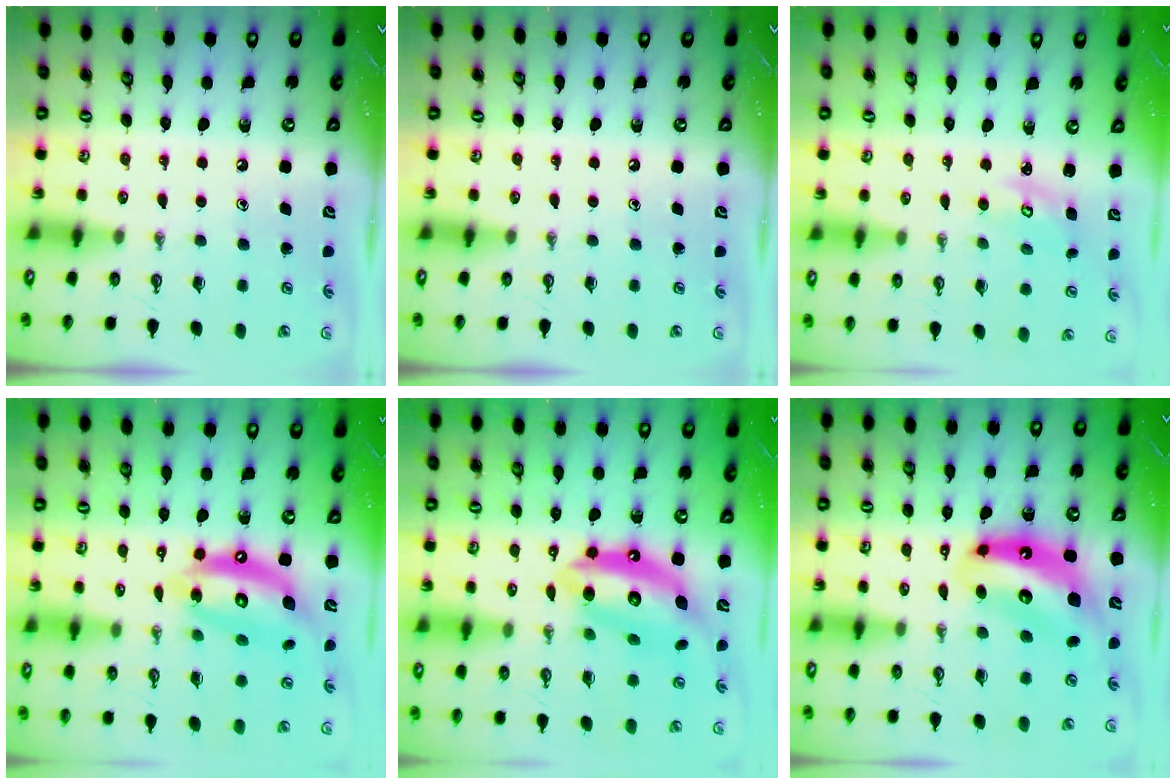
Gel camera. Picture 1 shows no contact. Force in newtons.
{"total": 0.0}
{"total": 3.7, "press": 3.7, "slide": 0.4}
{"total": 13.5, "press": 13.4, "slide": 1.4}
{"total": 14.6, "press": 14.6, "slide": 1.2}
{"total": 12.7, "press": 12.6, "slide": 1.3}